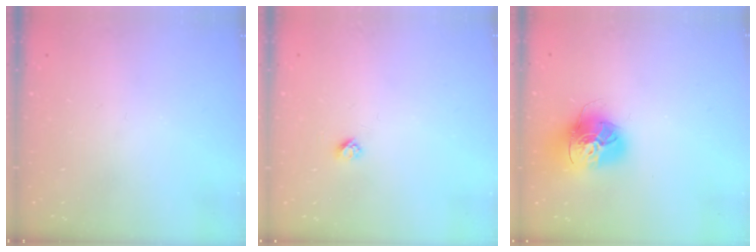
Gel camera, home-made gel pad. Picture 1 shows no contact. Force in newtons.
{"total": 2.7, "press": 2.6, "slide": 0.3}
{"total": 17.1, "press": 17.0, "slide": 1.9}